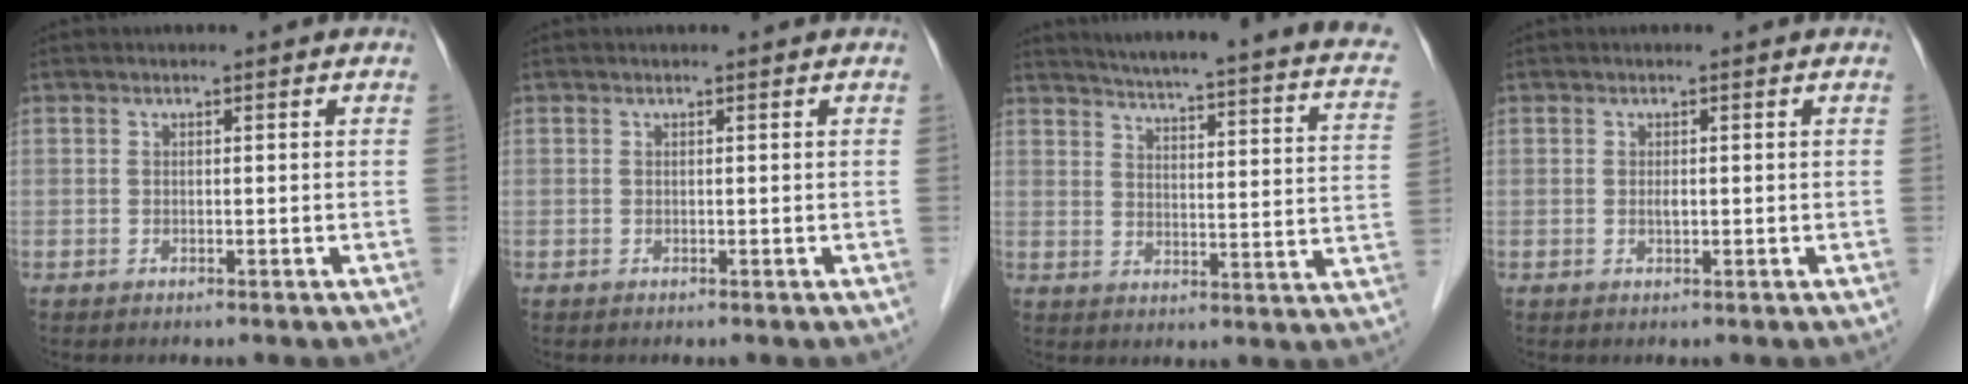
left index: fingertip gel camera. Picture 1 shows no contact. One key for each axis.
{"total": 0.0}
{"total": 23.2, "fx": 19.2, "fy": 2.3, "fz": 12.8, "tx": -0.176, "ty": -0.034, "tz": 0.219}
{"total": 0.7, "fx": 0.0, "fy": 0.2, "fz": 0.7, "tx": -0.011, "ty": -0.002, "tz": 0.000}